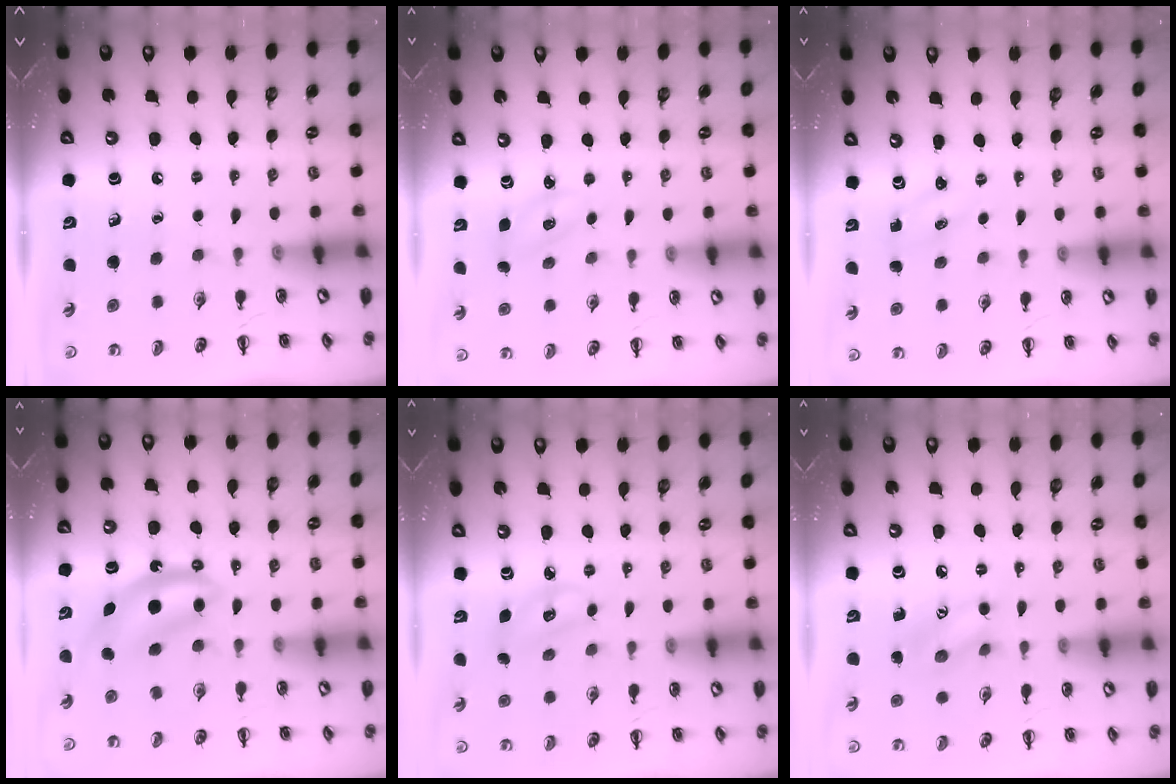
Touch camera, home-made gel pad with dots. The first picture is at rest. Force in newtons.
{"total": 2.9, "press": 2.8, "slide": 0.9}
{"total": 1.3, "press": 1.2, "slide": 0.3}
{"total": 7.6, "press": 7.5, "slide": 1.2}
{"total": 3.8, "press": 3.7, "slide": 0.9}
{"total": 7.7, "press": 7.6, "slide": 0.8}